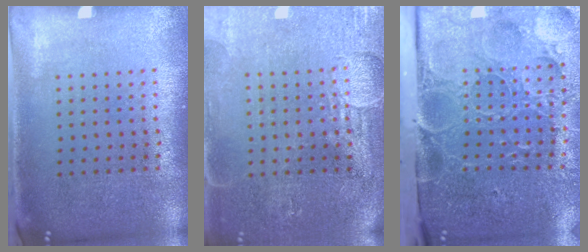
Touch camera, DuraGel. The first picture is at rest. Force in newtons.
{"total": 4.0, "press": 3.5, "slide": 1.9}
{"total": 5.2, "press": 4.1, "slide": 3.3}